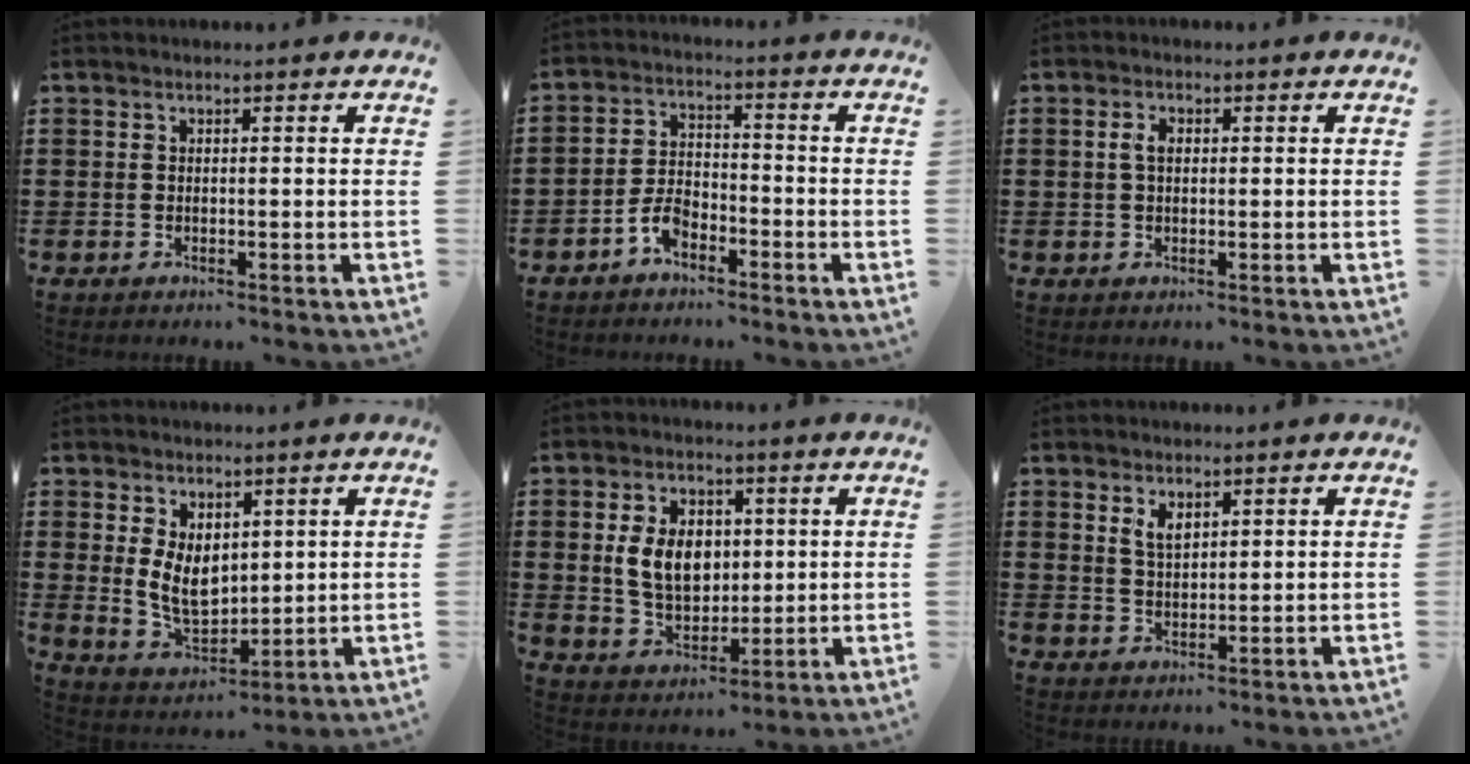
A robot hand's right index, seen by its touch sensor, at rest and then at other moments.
{"total": 4.7, "force": [-3.1, 2.5, 2.6], "torque": [-0.066, 0.005, -0.063]}
{"total": 2.2, "force": [0.3, 1.2, 1.8], "torque": [-0.039, 0.008, 0.005]}
{"total": 7.3, "force": [1.6, 5.0, 5.0], "torque": [-0.101, 0.001, 0.028]}
{"total": 8.4, "force": [1.3, 6.0, 5.7], "torque": [-0.123, 0.008, 0.019]}
{"total": 2.9, "force": [1.8, 1.5, 1.6], "torque": [-0.037, 0.004, 0.034]}